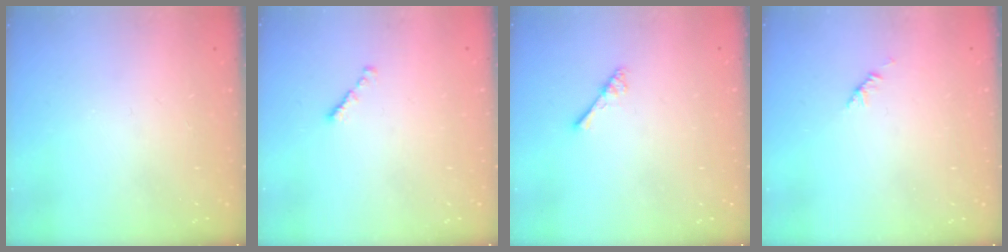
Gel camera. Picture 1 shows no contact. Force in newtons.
{"total": 1.3, "press": 1.1, "slide": 0.6}
{"total": 2.5, "press": 2.5, "slide": 0.4}
{"total": 1.9, "press": 1.8, "slide": 0.6}